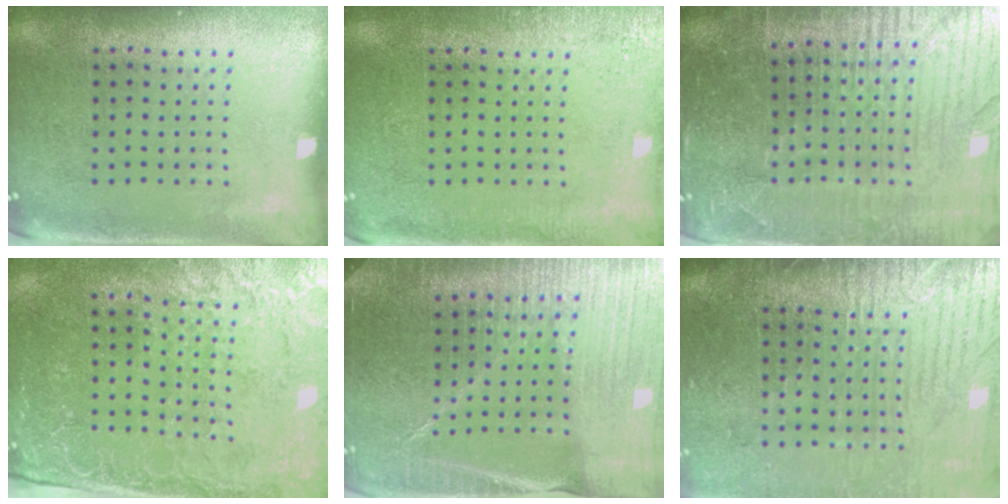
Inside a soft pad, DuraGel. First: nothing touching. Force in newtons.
{"total": 2.3, "press": 2.2, "slide": 0.3}
{"total": 5.1, "press": 4.6, "slide": 2.1}
{"total": 2.9, "press": 2.8, "slide": 0.8}
{"total": 4.3, "press": 4.0, "slide": 1.5}
{"total": 3.7, "press": 3.4, "slide": 1.5}